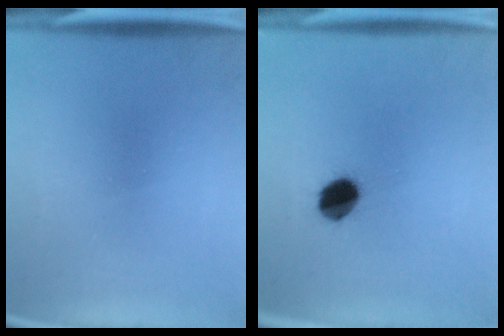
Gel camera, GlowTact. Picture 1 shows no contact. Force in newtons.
{"total": 7.5}